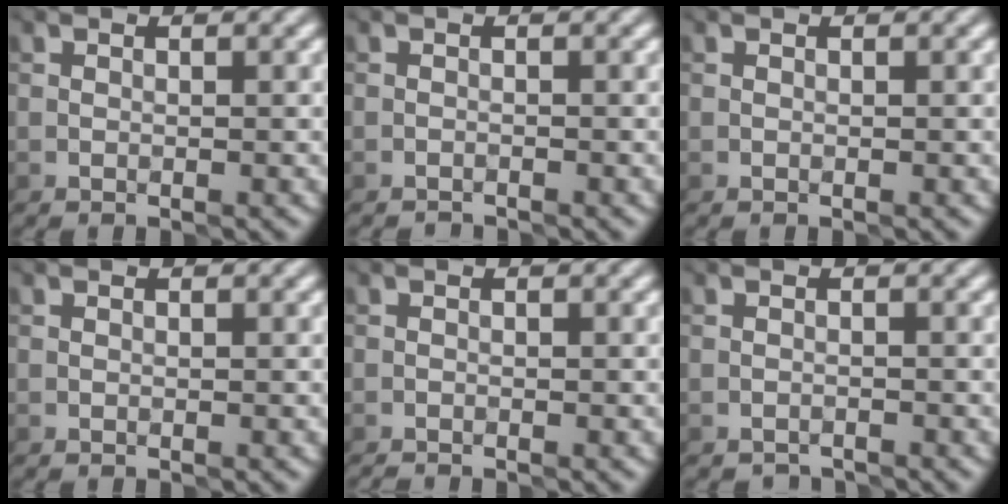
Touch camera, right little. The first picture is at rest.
{"total": 1.3, "force": [-1.2, -0.3, -0.5], "torque": [0.009, -0.002, -0.025]}
{"total": 0.0}
{"total": 0.0}
{"total": 1.1, "force": [-1.0, -0.3, -0.3], "torque": [0.005, -0.003, -0.021]}
{"total": 1.5, "force": [-1.5, -0.1, -0.4], "torque": [0.011, -0.005, -0.030]}